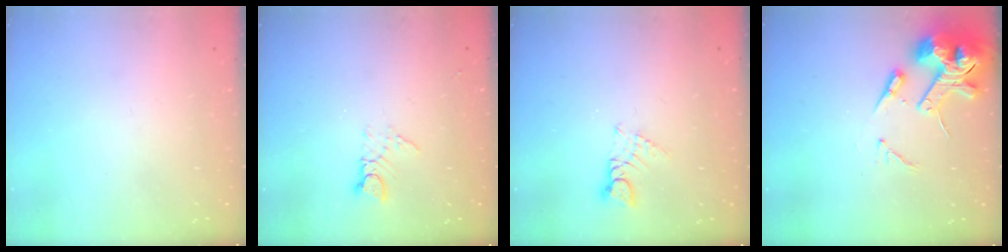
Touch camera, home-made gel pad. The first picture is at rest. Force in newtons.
{"total": 4.0, "press": 4.0, "slide": 0.2}
{"total": 3.1, "press": 3.1, "slide": 0.2}
{"total": 14.2, "press": 14.0, "slide": 2.1}